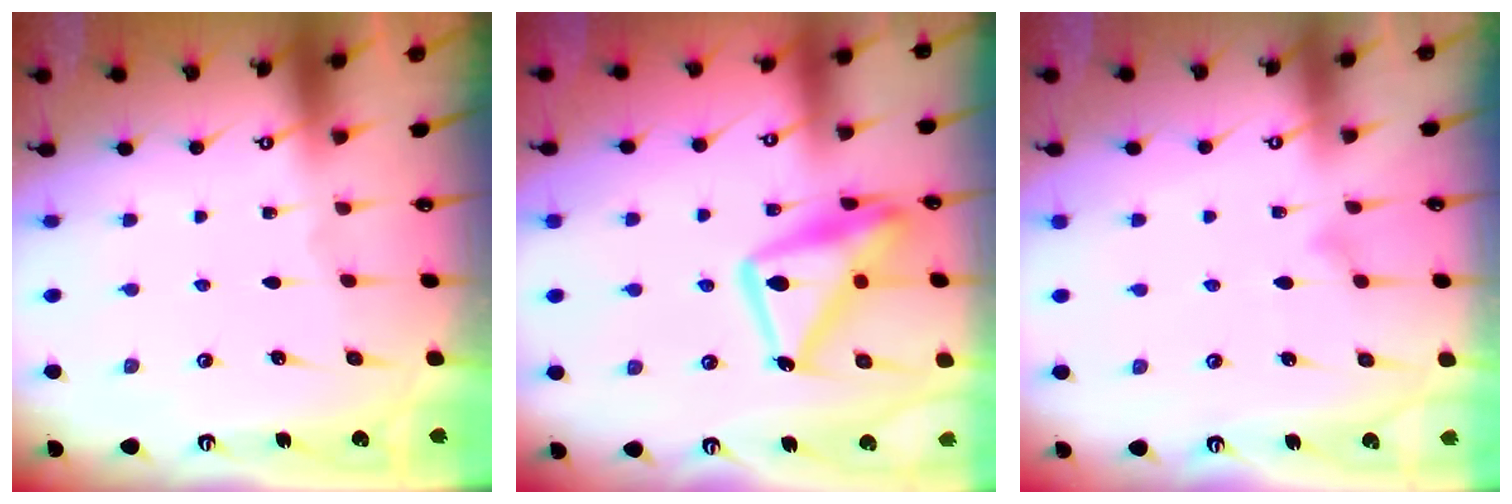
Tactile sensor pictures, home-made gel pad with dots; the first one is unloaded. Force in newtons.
{"total": 17.6, "press": 17.5, "slide": 1.3}
{"total": 8.5, "press": 8.5, "slide": 0.5}